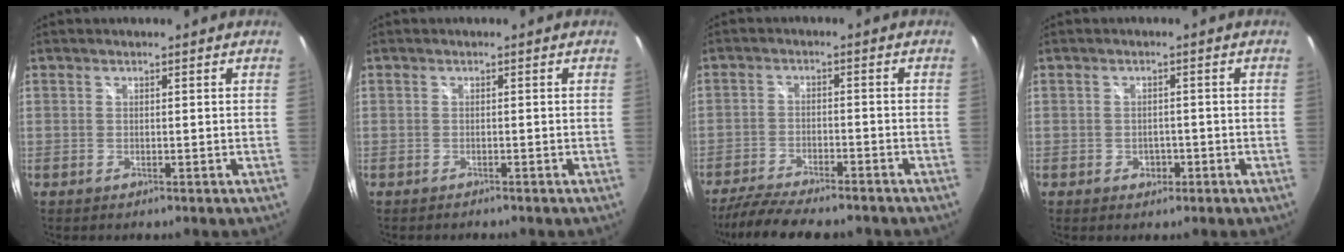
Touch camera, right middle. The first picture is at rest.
{"total": 1.3, "force": [-1.2, 0.3, 0.3], "torque": [-0.009, -0.008, -0.020]}
{"total": 13.3, "force": [-11.4, 2.8, 6.3], "torque": [-0.135, -0.031, -0.181]}
{"total": 2.4, "force": [-1.1, 2.0, 0.8], "torque": [-0.014, -0.001, -0.015]}